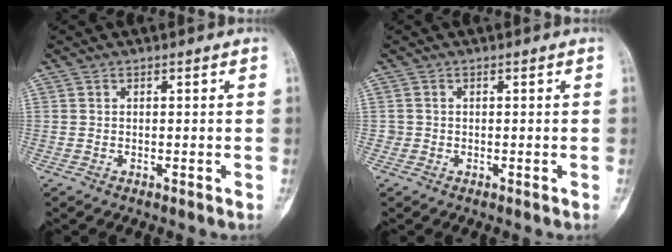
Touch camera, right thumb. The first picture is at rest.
{"total": 0.7, "force": [-0.1, 0.7, 0.0], "torque": [0.004, 0.005, -0.004]}